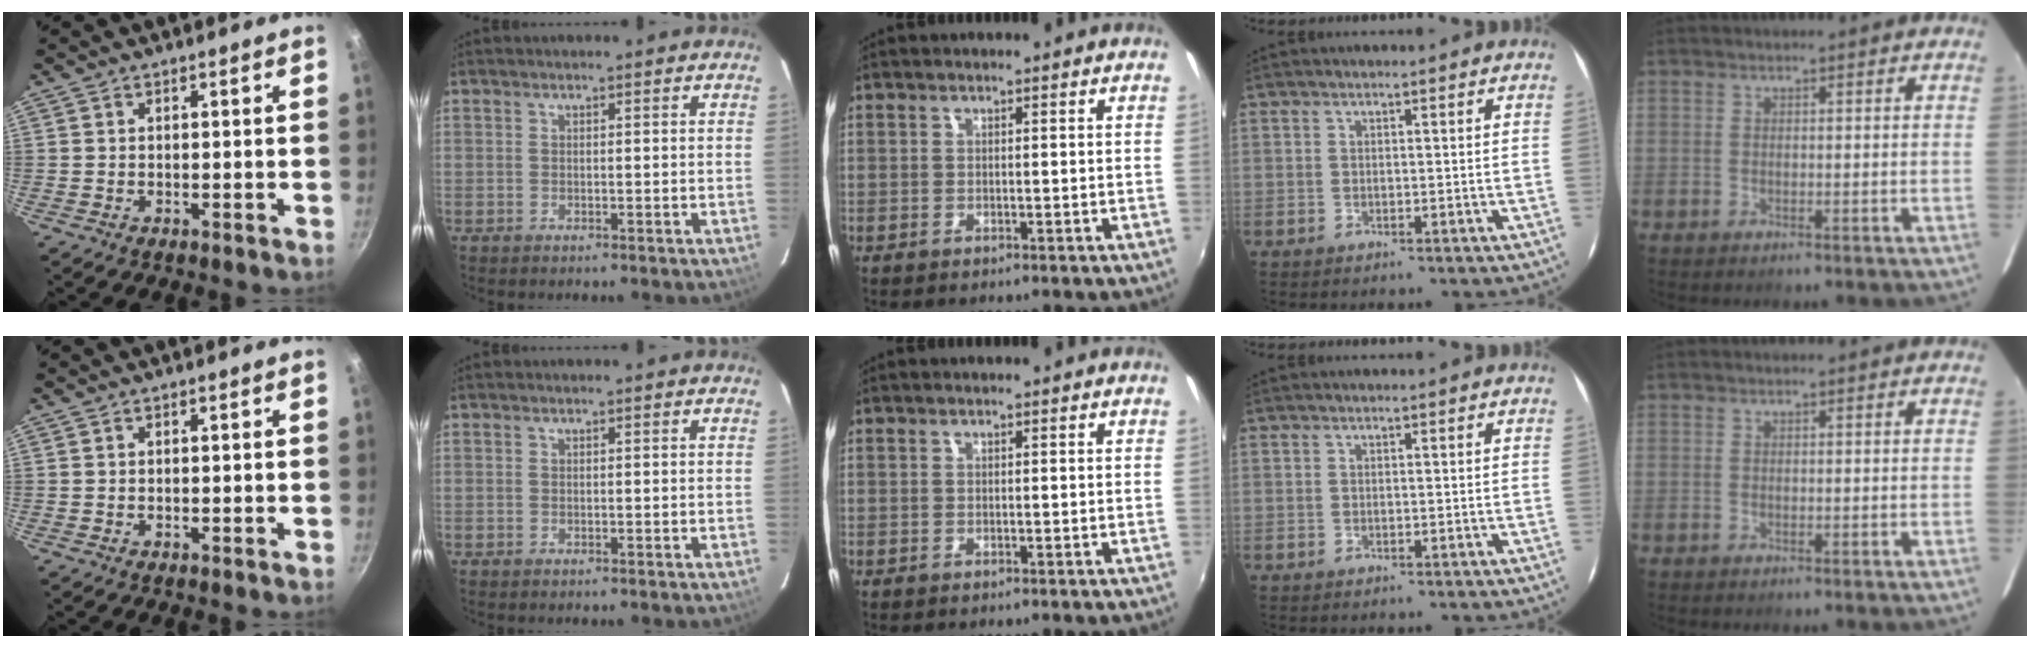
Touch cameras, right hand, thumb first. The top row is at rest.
{}